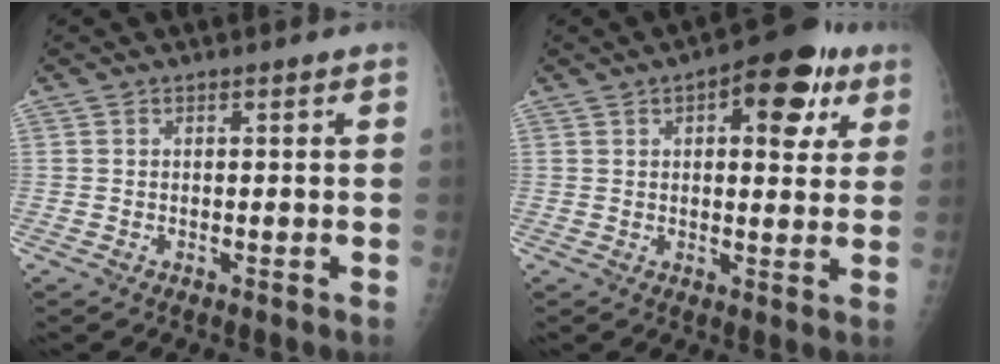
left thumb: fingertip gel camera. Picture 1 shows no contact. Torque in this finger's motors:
{"motor_torque": [-0.12, 0.36, -0.31, -0.21, 0.12]}